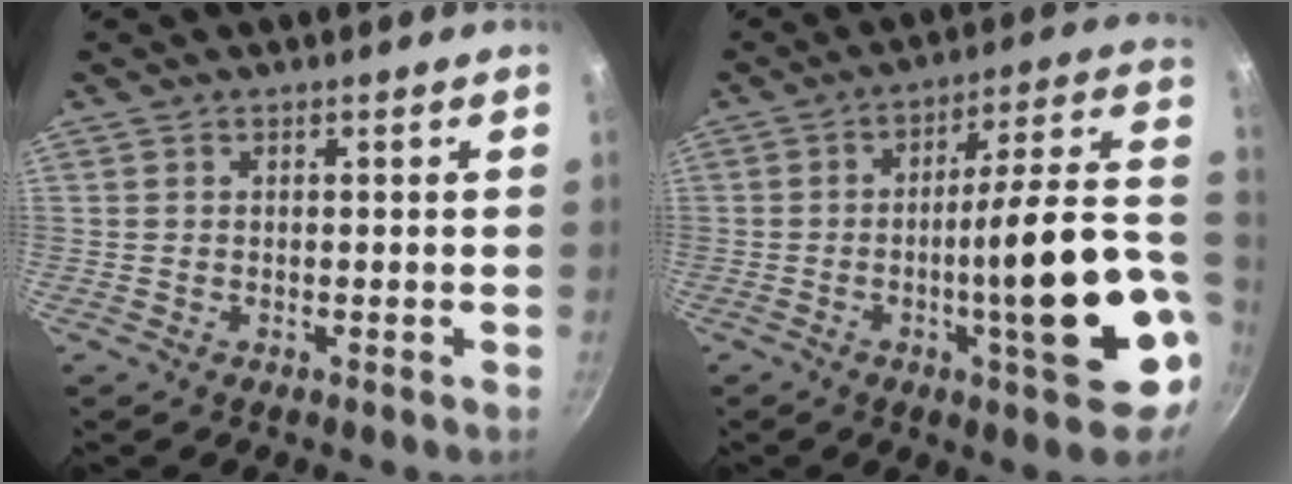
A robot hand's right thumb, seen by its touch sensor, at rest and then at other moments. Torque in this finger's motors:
{"motor_torque": [2.27, 2.37, 1.80, -0.27, 0.31]}